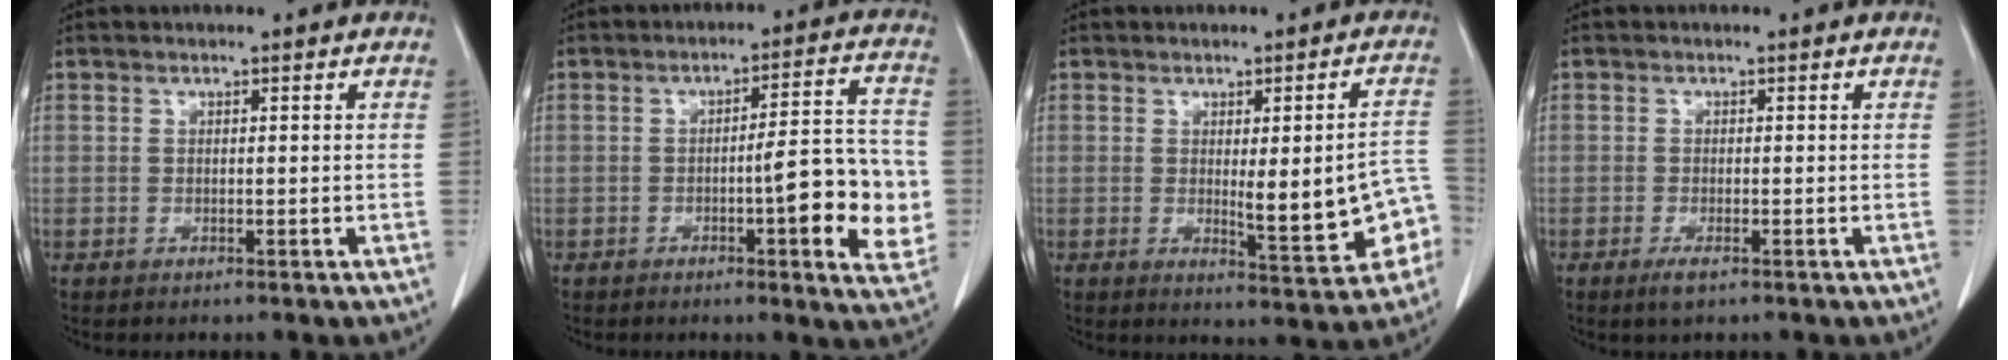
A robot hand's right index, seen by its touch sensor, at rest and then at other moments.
{"total": 12.1, "force": [-2.4, 2.1, 11.7], "torque": [-0.137, 0.015, -0.028]}
{"total": 11.3, "force": [-2.2, 2.4, 10.8], "torque": [-0.125, 0.006, -0.022]}
{"total": 1.9, "force": [-1.1, 0.4, 1.4], "torque": [-0.029, -0.003, -0.018]}